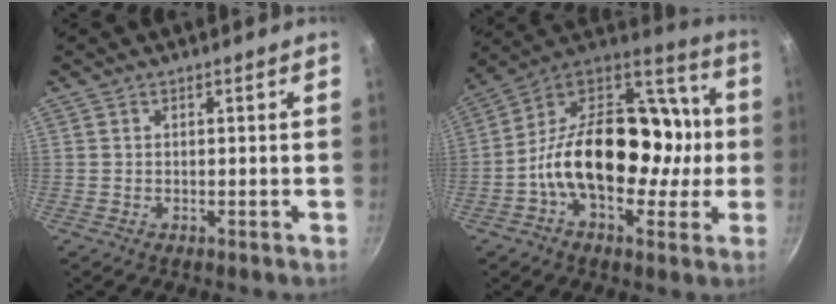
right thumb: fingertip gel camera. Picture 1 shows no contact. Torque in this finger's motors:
{"motor_torque": [2.47, 2.54, 1.82, -0.95, 0.48]}